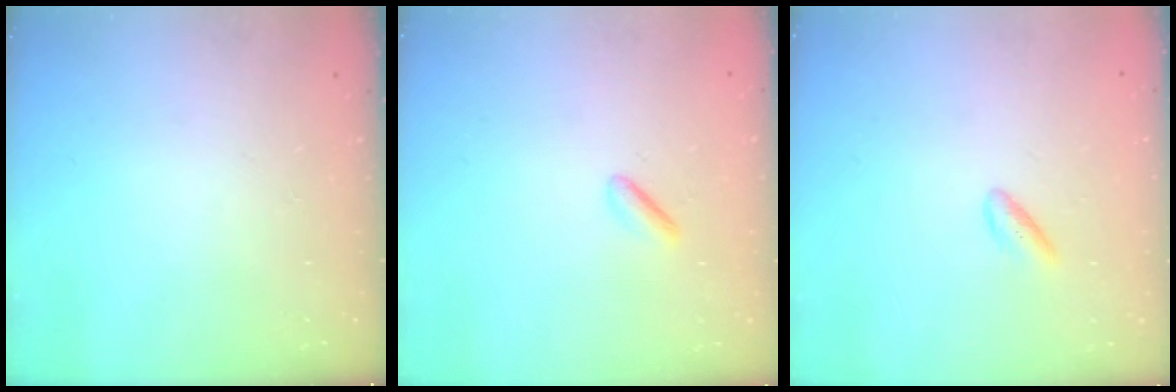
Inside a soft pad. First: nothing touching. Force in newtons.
{"total": 1.4, "press": 1.1, "slide": 0.9}
{"total": 2.9, "press": 2.6, "slide": 1.2}